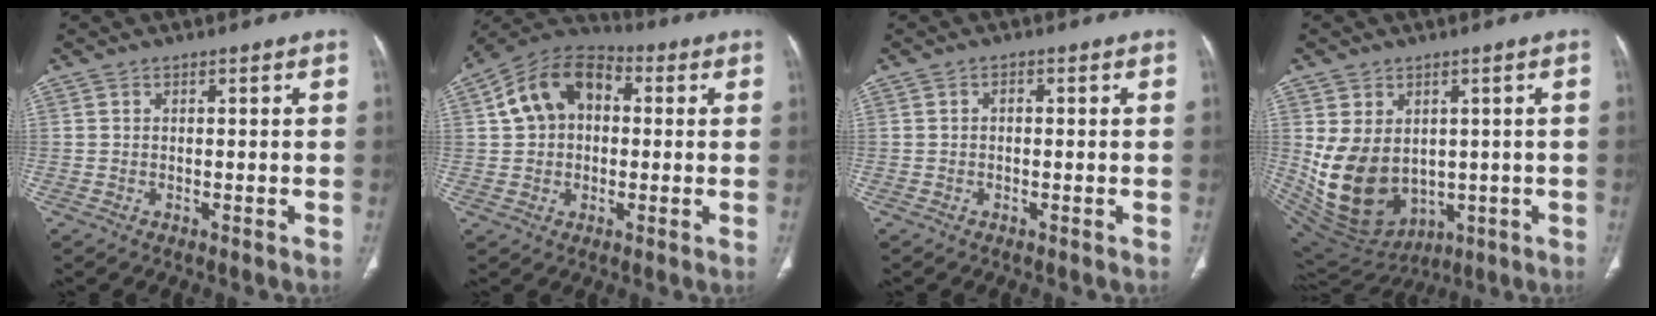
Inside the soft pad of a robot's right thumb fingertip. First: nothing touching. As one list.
[{"total": 10.7, "force": [1.9, 8.2, 6.6], "torque": [-0.095, 0.021, 0.021]}, {"total": 1.0, "force": [-0.1, 0.7, 0.7], "torque": [-0.009, 0.004, -0.003]}, {"total": 15.5, "force": [0.1, 11.8, 10.1], "torque": [-0.165, -0.015, 0.047]}]